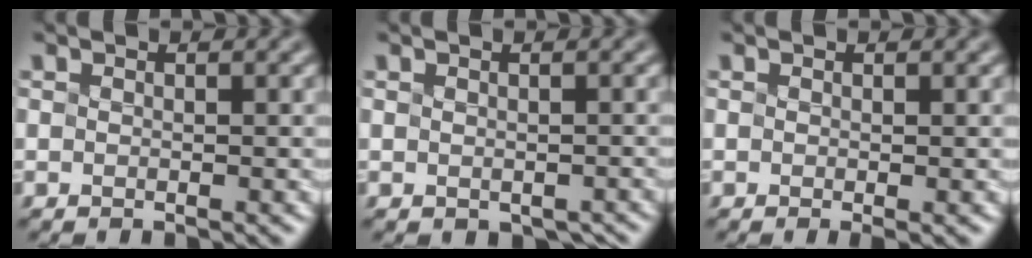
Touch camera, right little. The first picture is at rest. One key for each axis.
{"total": 1.5, "fx": -0.7, "fy": 1.0, "fz": 0.9, "tx": -0.014, "ty": -0.011, "tz": -0.003}
{"total": 0.6, "fx": -0.1, "fy": 0.0, "fz": 0.6, "tx": -0.008, "ty": -0.005, "tz": -0.002}